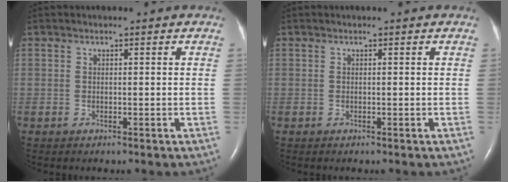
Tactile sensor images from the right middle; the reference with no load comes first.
{"total": 0.0}